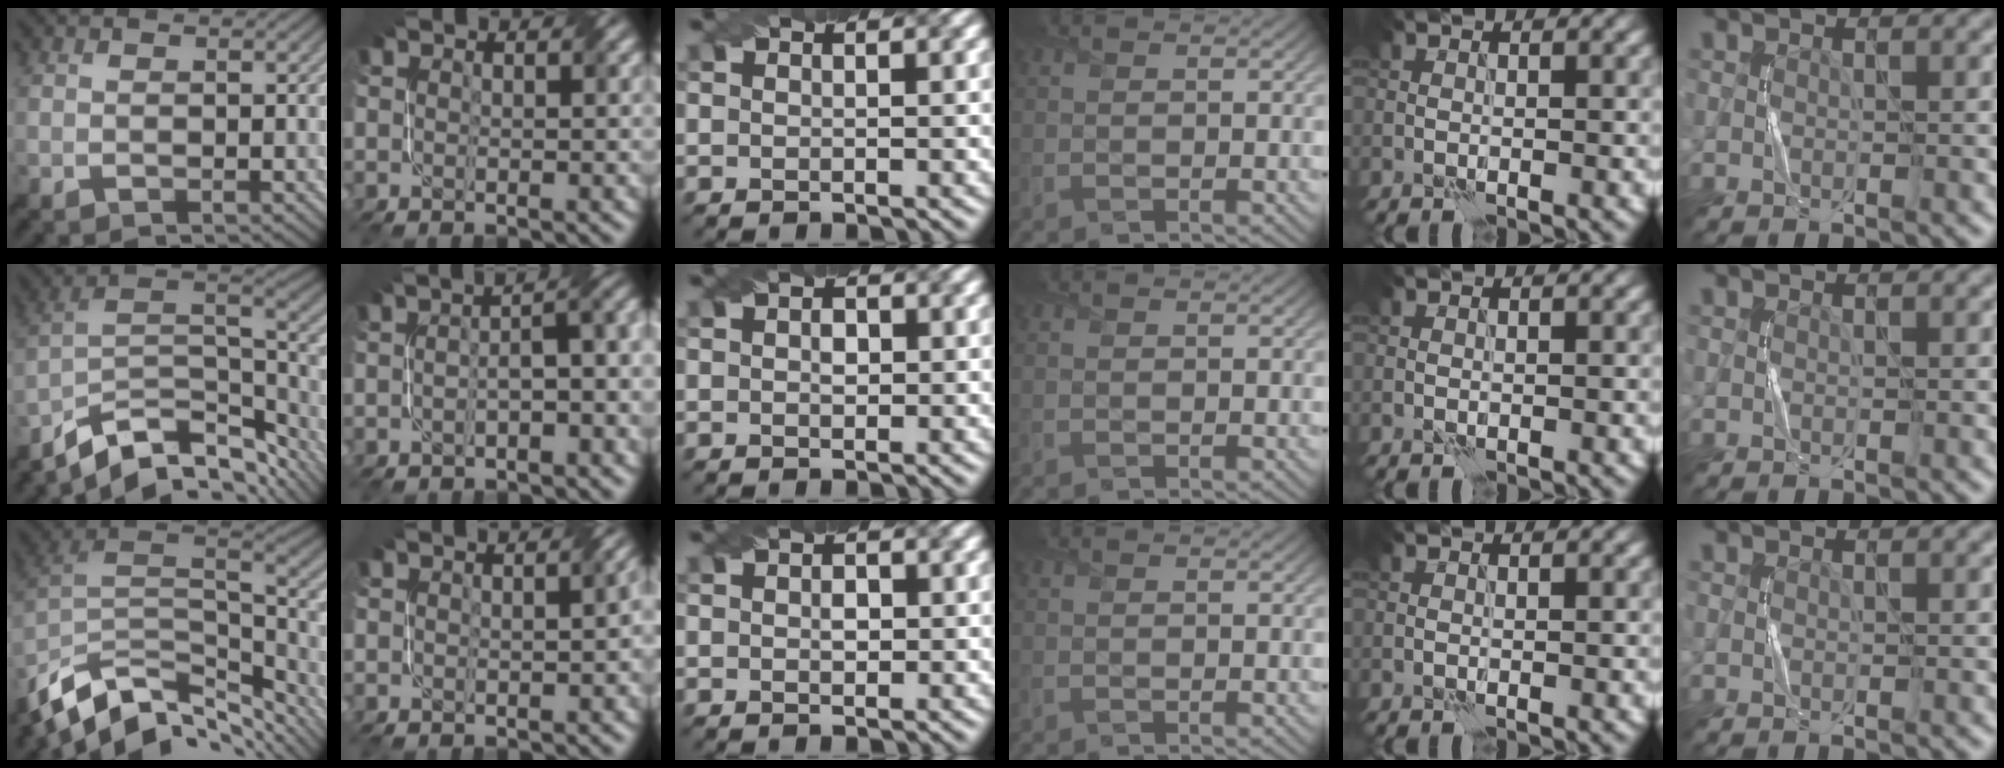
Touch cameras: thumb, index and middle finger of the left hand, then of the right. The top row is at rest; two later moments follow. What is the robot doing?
{"motion": "twist", "object": "screw"}